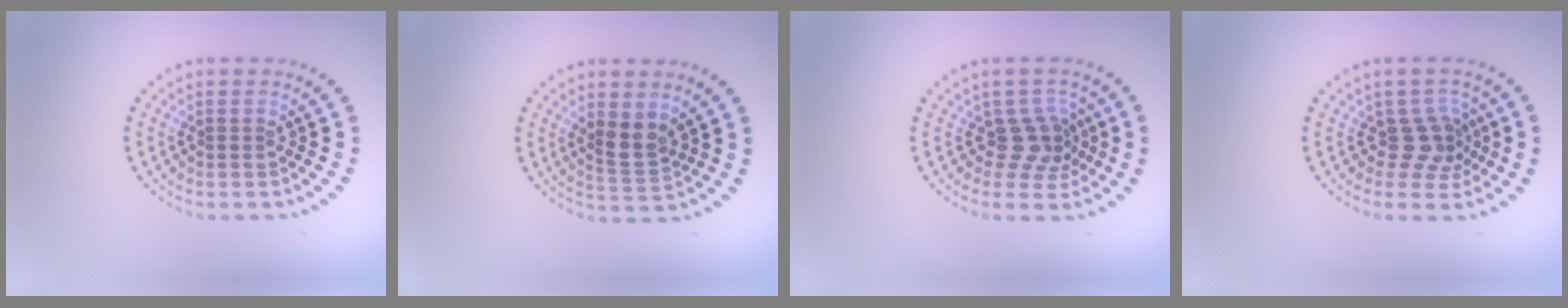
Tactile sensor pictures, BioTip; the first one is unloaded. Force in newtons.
{"total": 2.4, "press": 2.0, "slide": 1.2}
{"total": 2.7, "press": 2.0, "slide": 1.8}
{"total": 2.7, "press": 2.0, "slide": 1.7}